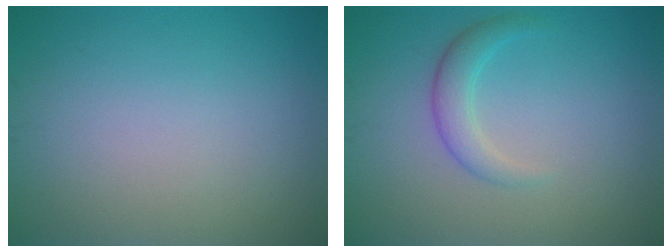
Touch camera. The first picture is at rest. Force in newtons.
{"total": 2.3, "press": 2.3, "slide": 0.1}